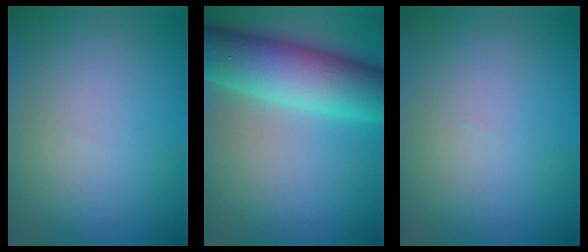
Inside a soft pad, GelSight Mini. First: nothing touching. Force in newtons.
{"total": 10.1, "press": 10.1, "slide": 0.2}
{"total": 0.0}